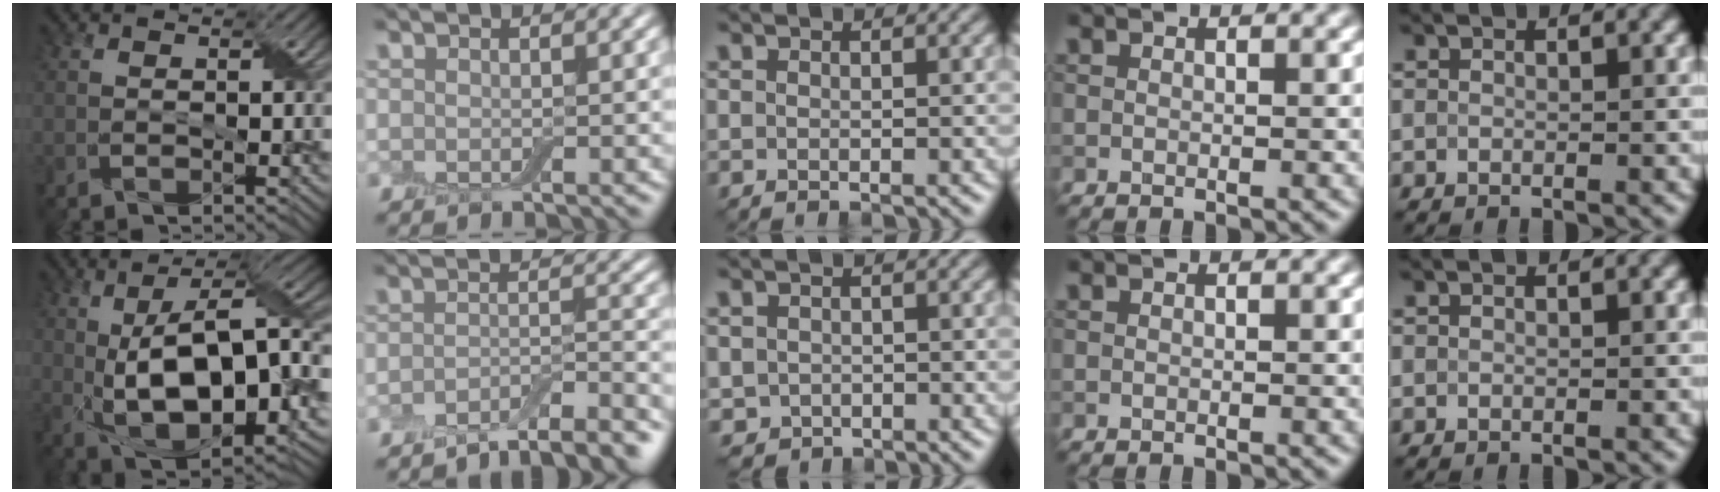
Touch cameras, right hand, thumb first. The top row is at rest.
{"thumb": {"total": 15.7, "force": [0.1, 7.0, 14.1], "torque": [-0.235, 0.010, -0.001]}, "index": {"total": 7.0, "force": [-5.9, 1.5, 3.6], "torque": [-0.051, 0.002, -0.091]}, "middle": {"total": 1.6, "force": [-0.6, 1.4, 0.6], "torque": [-0.019, -0.004, -0.009]}}